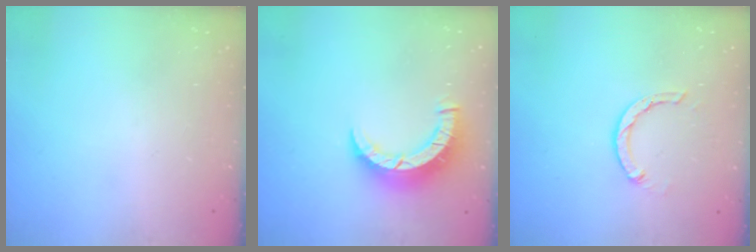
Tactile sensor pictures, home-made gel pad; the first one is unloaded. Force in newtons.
{"total": 7.9, "press": 7.9, "slide": 1.0}
{"total": 4.0, "press": 4.0, "slide": 0.4}